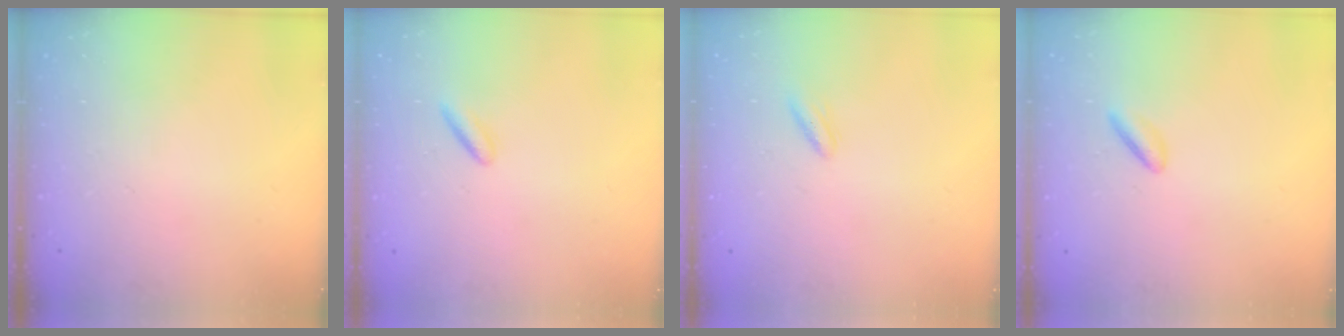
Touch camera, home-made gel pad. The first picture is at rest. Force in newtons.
{"total": 1.2, "press": 1.1, "slide": 0.5}
{"total": 3.0, "press": 2.8, "slide": 1.0}
{"total": 1.7, "press": 1.5, "slide": 0.9}